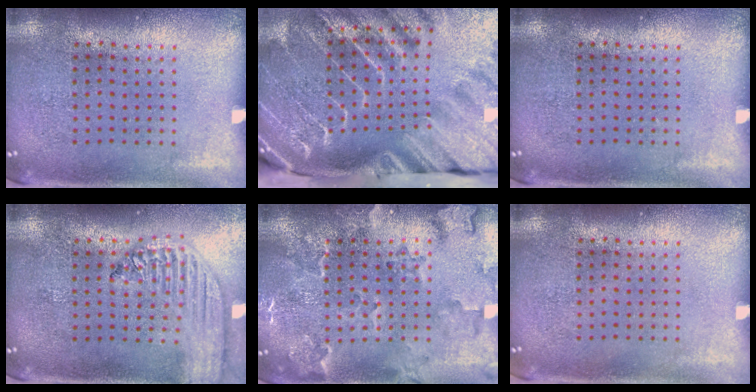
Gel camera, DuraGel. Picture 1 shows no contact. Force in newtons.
{"total": 4.7, "press": 3.5, "slide": 3.2}
{"total": 0.0}
{"total": 2.3, "press": 1.9, "slide": 1.2}
{"total": 2.5, "press": 2.2, "slide": 1.1}
{"total": 0.0}